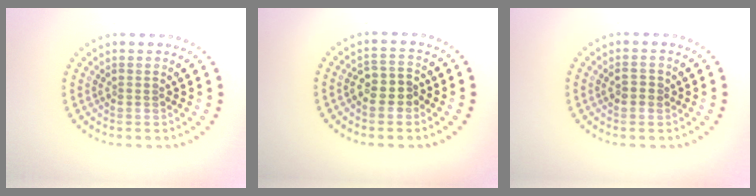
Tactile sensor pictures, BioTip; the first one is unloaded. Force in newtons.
{"total": 2.7, "press": 2.5, "slide": 1.0}
{"total": 1.2, "press": 1.2, "slide": 0.0}